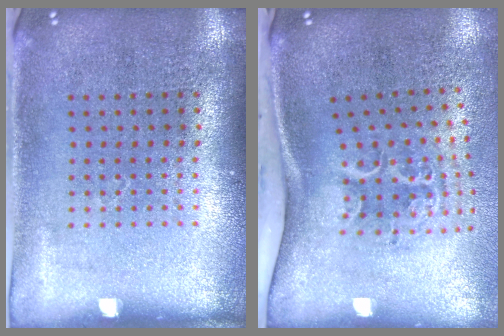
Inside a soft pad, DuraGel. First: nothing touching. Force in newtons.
{"total": 2.2, "press": 1.3, "slide": 1.8}